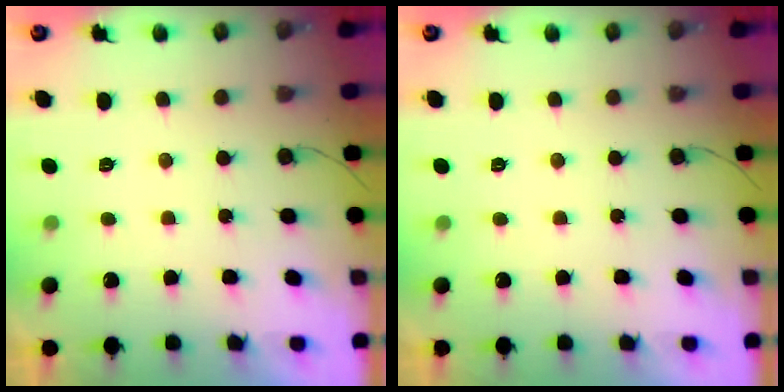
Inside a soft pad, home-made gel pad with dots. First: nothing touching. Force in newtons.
{"total": 0.0}